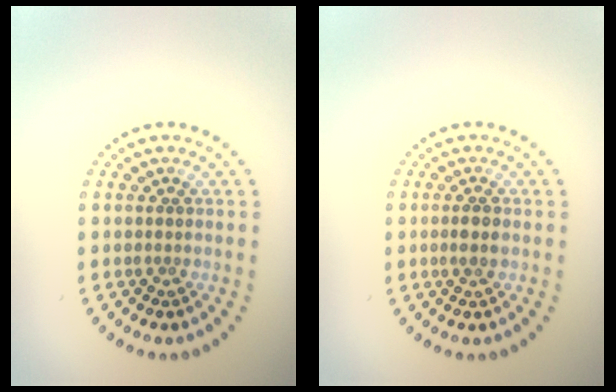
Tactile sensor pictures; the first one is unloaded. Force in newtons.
{"total": 1.3, "press": 1.3, "slide": 0.4}